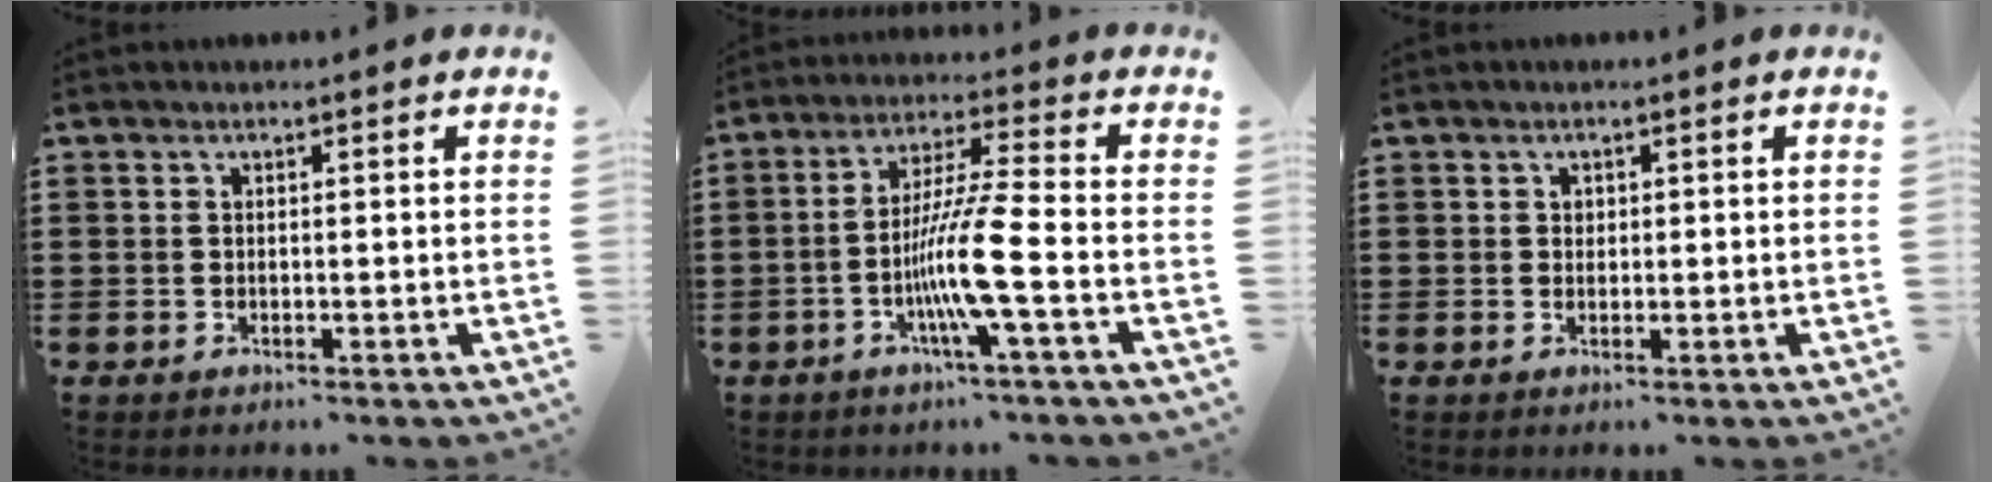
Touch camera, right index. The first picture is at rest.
{"total": 9.7, "force": [-3.3, -0.6, 9.1], "torque": [-0.182, -0.016, -0.069]}
{"total": 0.9, "force": [0.3, 0.7, 0.3], "torque": [-0.008, 0.004, 0.007]}